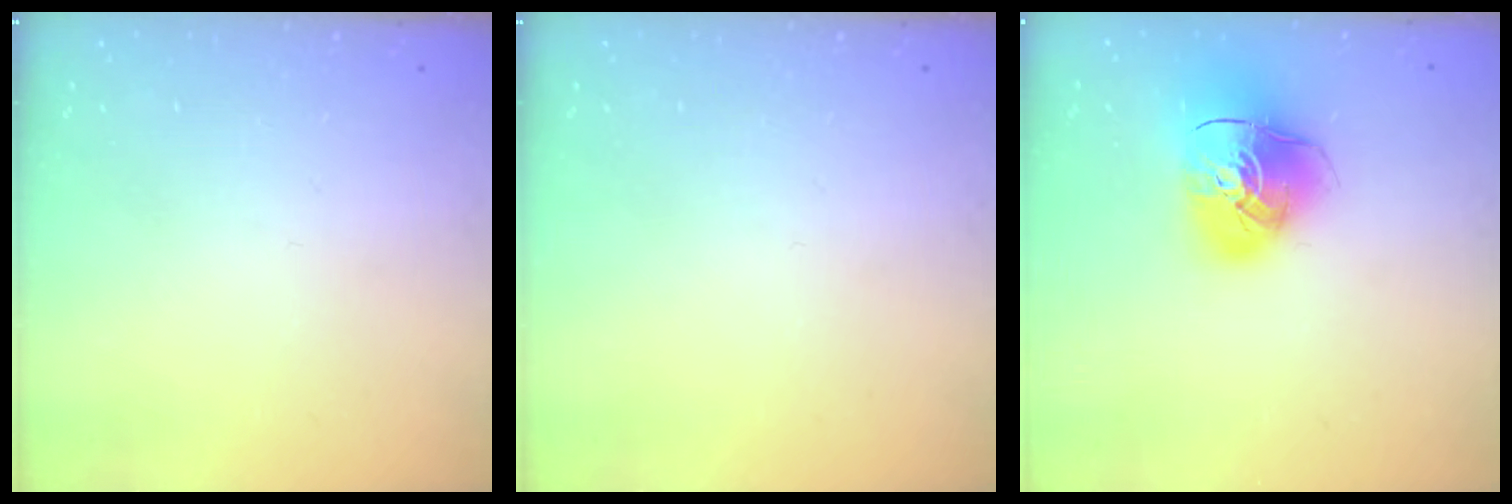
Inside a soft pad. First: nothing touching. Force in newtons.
{"total": 0.0}
{"total": 15.2, "press": 15.0, "slide": 2.2}